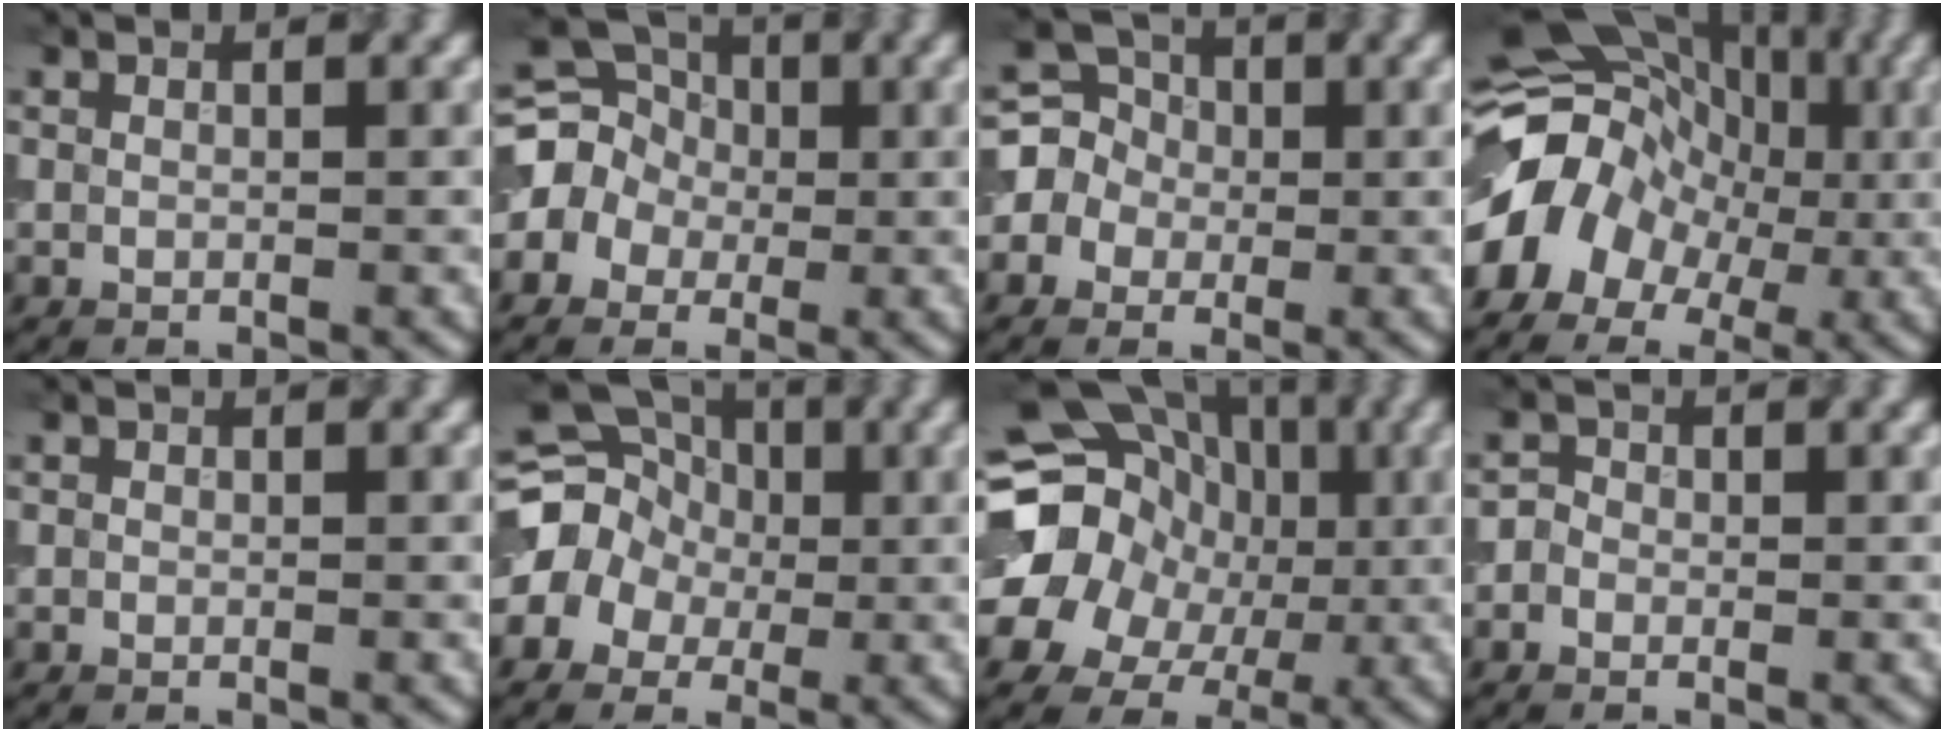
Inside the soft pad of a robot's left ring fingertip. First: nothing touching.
{"total": 6.6, "force": [0.0, 6.0, 2.8], "torque": [-0.045, 0.029, -0.036]}
{"total": 4.0, "force": [-0.3, 3.9, 1.0], "torque": [0.001, 0.022, -0.026]}
{"total": 10.6, "force": [-2.0, 8.4, 6.1], "torque": [-0.097, 0.003, -0.044]}
{"total": 0.0}
{"total": 10.4, "force": [-0.2, 9.3, 4.8], "torque": [-0.093, 0.028, -0.054]}
{"total": 18.1, "force": [2.5, 15.9, 8.3], "torque": [-0.171, 0.024, 0.016]}
{"total": 1.4, "force": [-0.2, 1.3, 0.5], "torque": [0.003, 0.002, -0.020]}